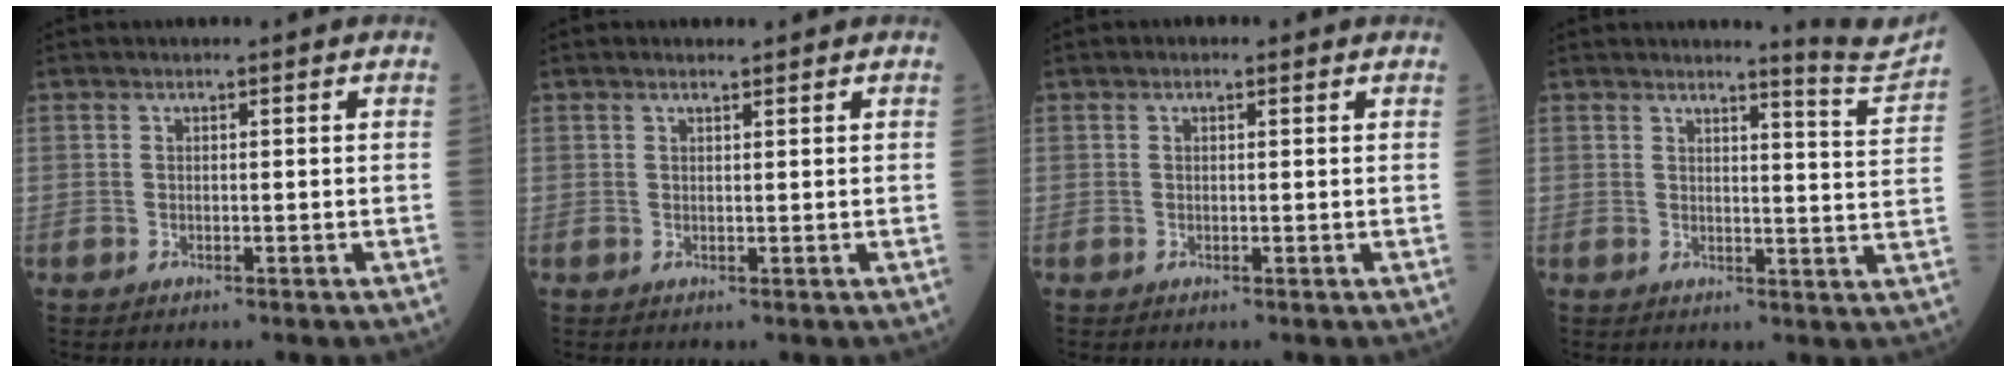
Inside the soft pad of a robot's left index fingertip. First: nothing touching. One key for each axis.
{"total": 0.9, "fx": 0.8, "fy": 0.2, "fz": 0.4, "tx": -0.011, "ty": 0.004, "tz": 0.013}
{"total": 0.6, "fx": 0.3, "fy": 0.4, "fz": 0.4, "tx": -0.008, "ty": 0.003, "tz": 0.000}
{"total": 6.1, "fx": 5.8, "fy": -2.0, "fz": 0.1, "tx": -0.024, "ty": -0.069, "tz": 0.065}